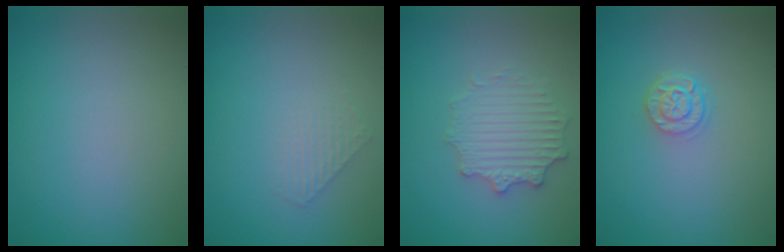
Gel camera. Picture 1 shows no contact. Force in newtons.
{"total": 1.3, "press": 1.3, "slide": 0.2}
{"total": 2.9, "press": 2.9, "slide": 0.2}
{"total": 2.2, "press": 1.8, "slide": 1.2}